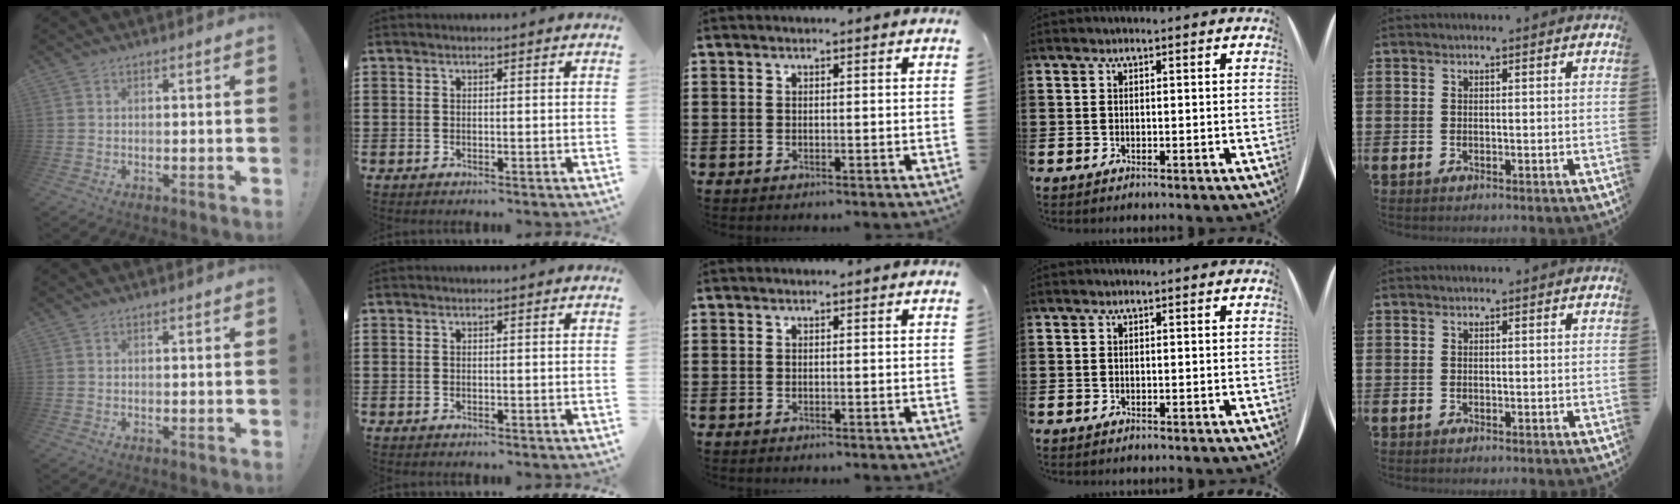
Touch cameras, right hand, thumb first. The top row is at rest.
{}